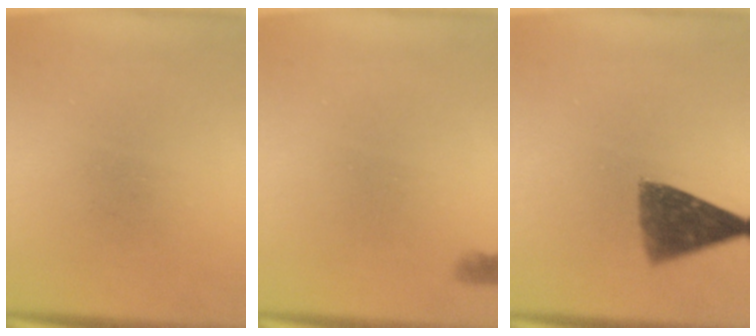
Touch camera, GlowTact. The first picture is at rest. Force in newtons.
{"total": 0.7}
{"total": 8.0}